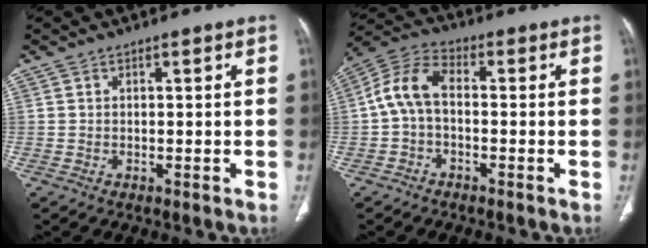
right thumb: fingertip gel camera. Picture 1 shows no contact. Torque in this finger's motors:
{"motor_torque": [-0.15, 0.30, 0.63, -0.20, 0.17]}